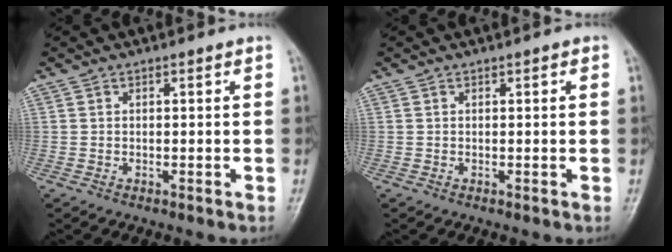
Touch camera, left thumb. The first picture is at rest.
{"total": 0.8, "force": [0.2, 0.3, 0.7], "torque": [-0.010, 0.002, 0.002]}